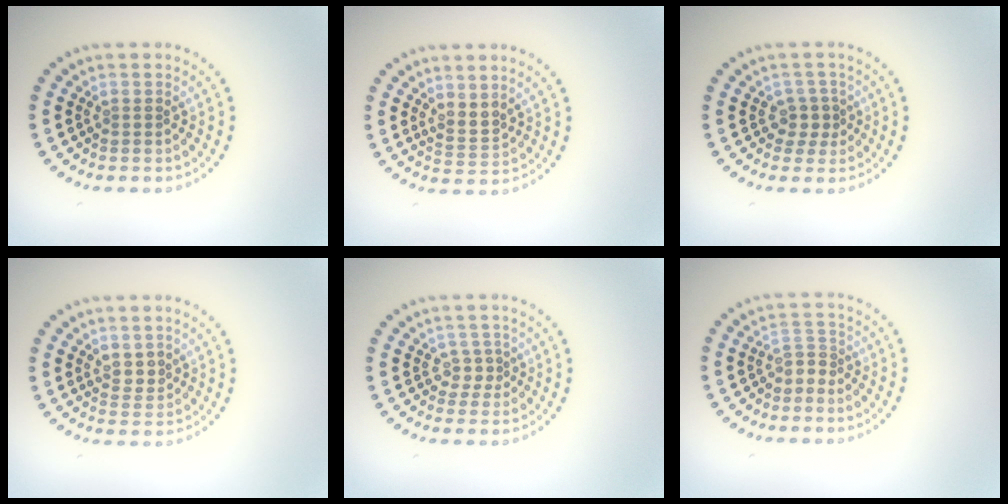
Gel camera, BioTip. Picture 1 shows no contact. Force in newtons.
{"total": 2.1, "press": 1.5, "slide": 1.5}
{"total": 1.8, "press": 1.5, "slide": 1.0}
{"total": 1.6, "press": 1.3, "slide": 1.0}
{"total": 1.4, "press": 0.9, "slide": 1.0}
{"total": 1.6, "press": 1.1, "slide": 1.1}